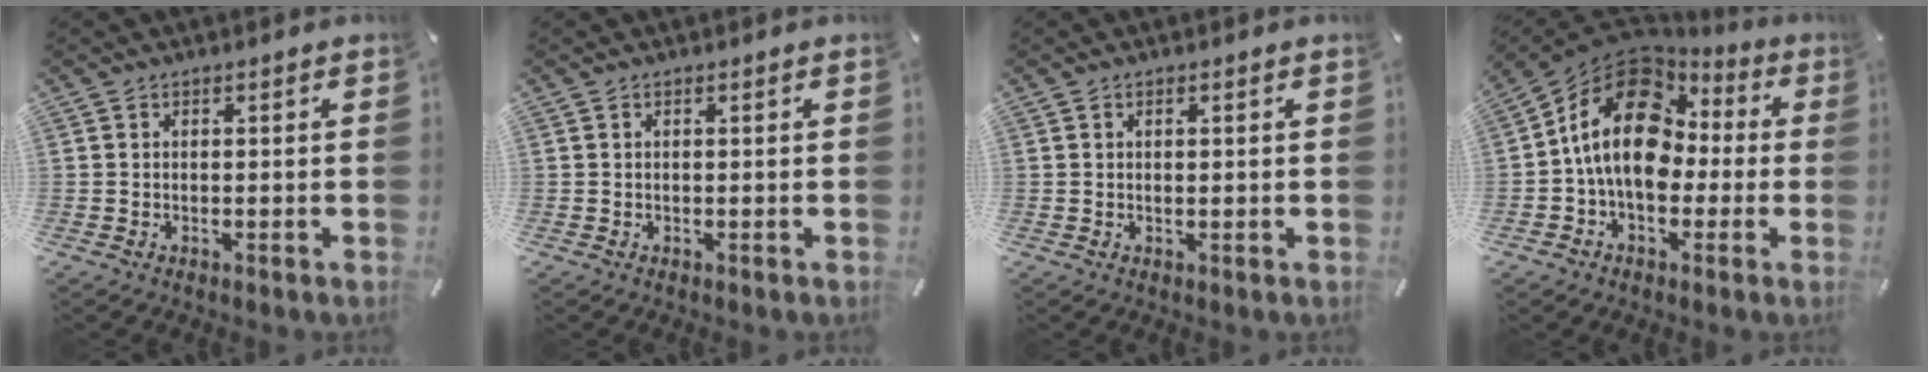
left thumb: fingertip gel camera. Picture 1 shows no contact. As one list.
[{"total": 0.0}, {"total": 0.8, "force": [0.2, 0.2, 0.8], "torque": [-0.014, 0.000, 0.004]}, {"total": 17.4, "force": [1.3, 12.8, 11.7], "torque": [-0.229, 0.004, 0.019]}]